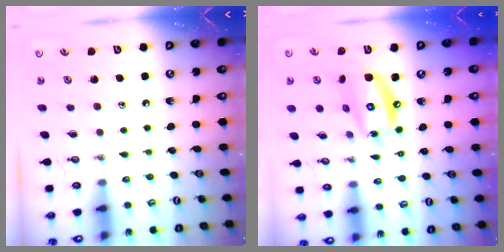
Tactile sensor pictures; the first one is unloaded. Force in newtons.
{"total": 13.4, "press": 13.3, "slide": 1.2}